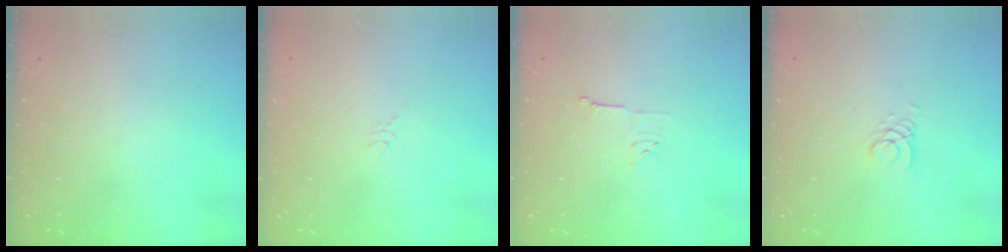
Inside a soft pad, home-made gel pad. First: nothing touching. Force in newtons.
{"total": 3.7, "press": 3.6, "slide": 0.7}
{"total": 6.0, "press": 6.0, "slide": 0.5}
{"total": 2.7, "press": 2.7, "slide": 0.3}